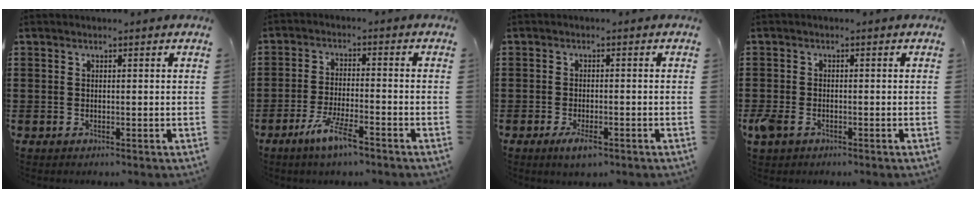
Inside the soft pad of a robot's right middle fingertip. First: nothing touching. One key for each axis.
{"total": 6.1, "fx": -4.0, "fy": 0.8, "fz": 4.4, "tx": -0.096, "ty": -0.009, "tz": -0.076}
{"total": 3.0, "fx": -1.6, "fy": 0.9, "fz": 2.4, "tx": -0.053, "ty": -0.006, "tz": -0.030}
{"total": 2.3, "fx": -1.2, "fy": 1.5, "fz": 1.3, "tx": -0.054, "ty": -0.010, "tz": -0.031}